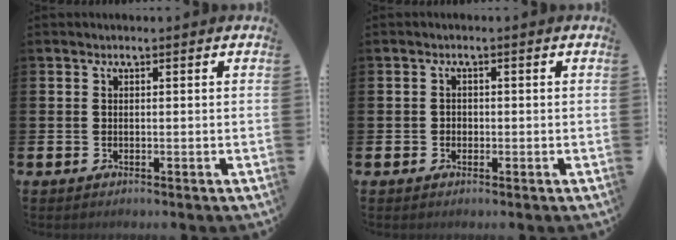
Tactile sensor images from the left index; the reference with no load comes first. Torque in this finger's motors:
{"motor_torque": [0.04, 0.01, -0.01, 0.02]}